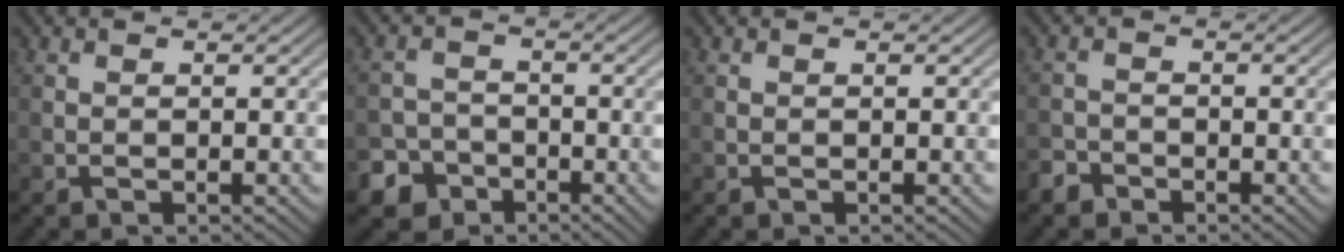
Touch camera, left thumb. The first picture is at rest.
{"total": 5.3, "force": [-3.4, 3.9, 1.0], "torque": [-0.004, -0.006, -0.072]}
{"total": 0.0}
{"total": 2.0, "force": [-1.6, 1.1, 0.3], "torque": [-0.004, 0.000, -0.040]}